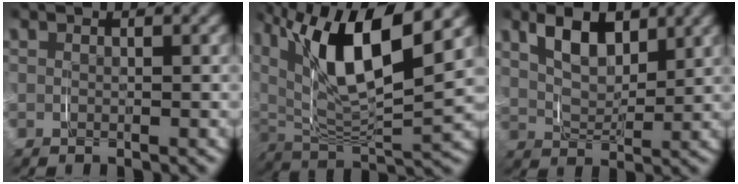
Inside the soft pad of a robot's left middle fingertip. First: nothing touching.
{"total": 12.1, "force": [4.4, 5.8, 9.7], "torque": [-0.184, 0.008, 0.071]}
{"total": 6.2, "force": [3.0, 3.7, 3.9], "torque": [-0.076, 0.000, 0.049]}